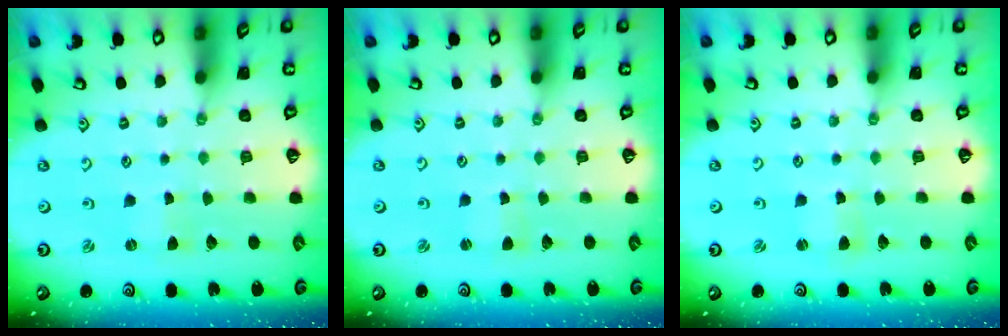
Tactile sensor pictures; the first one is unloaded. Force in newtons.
{"total": 0.9, "press": 0.9, "slide": 0.2}
{"total": 1.3, "press": 1.2, "slide": 0.2}